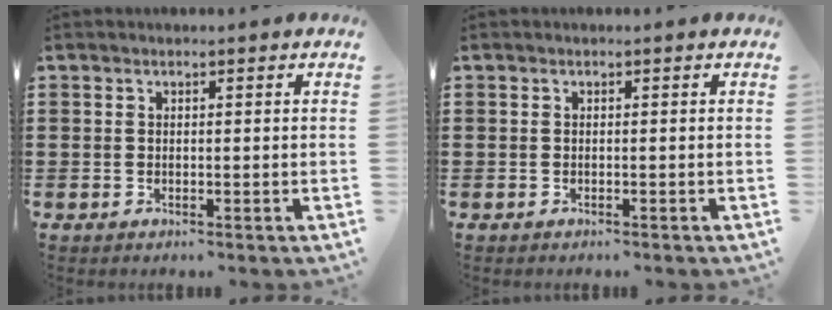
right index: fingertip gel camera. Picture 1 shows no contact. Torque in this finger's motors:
{"motor_torque": [-0.41, -0.46, -0.08, -0.01]}